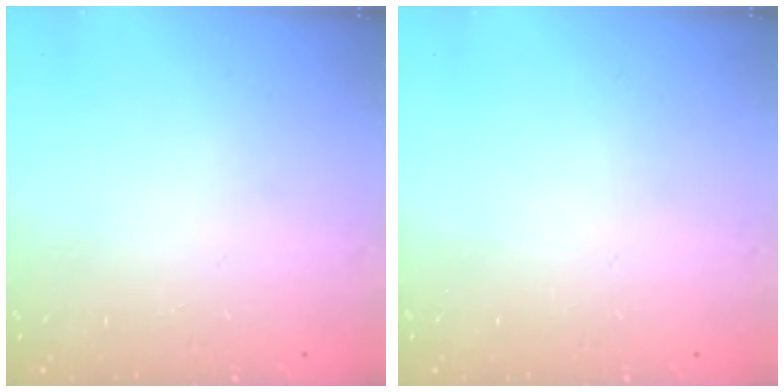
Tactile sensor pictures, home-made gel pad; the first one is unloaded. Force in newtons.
{"total": 0.0}